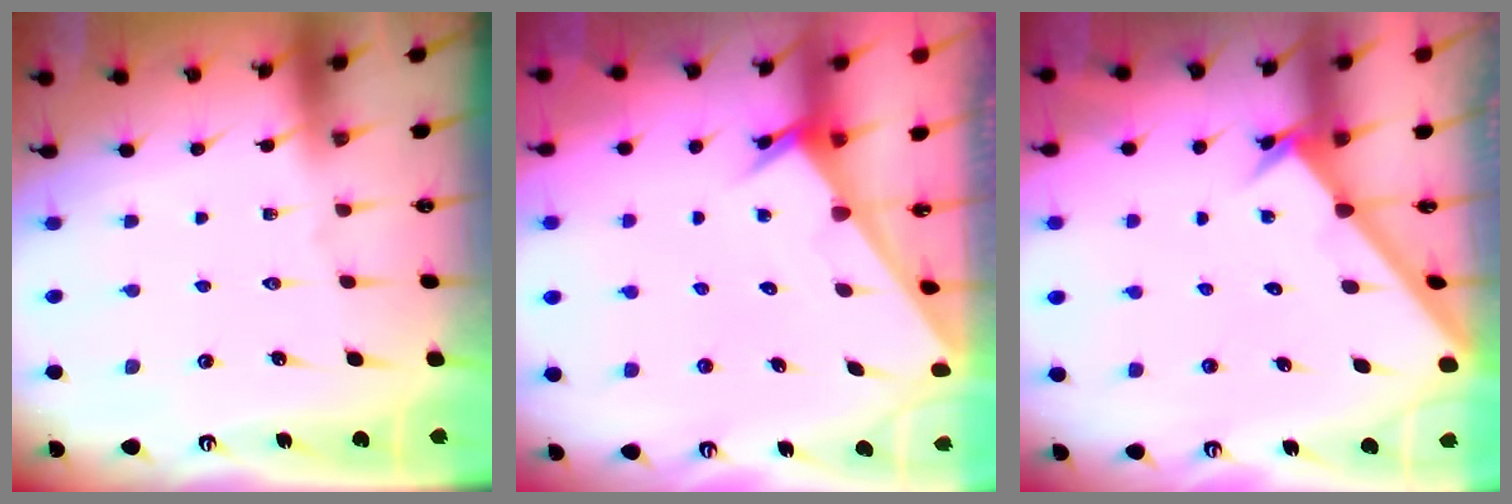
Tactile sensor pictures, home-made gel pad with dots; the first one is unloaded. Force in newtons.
{"total": 2.1, "press": 2.1, "slide": 0.2}
{"total": 1.9, "press": 1.9, "slide": 0.2}